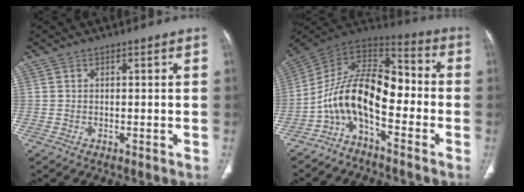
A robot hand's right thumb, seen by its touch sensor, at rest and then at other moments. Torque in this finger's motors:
{"motor_torque": [2.25, 2.22, 1.42, -1.35, 0.48]}